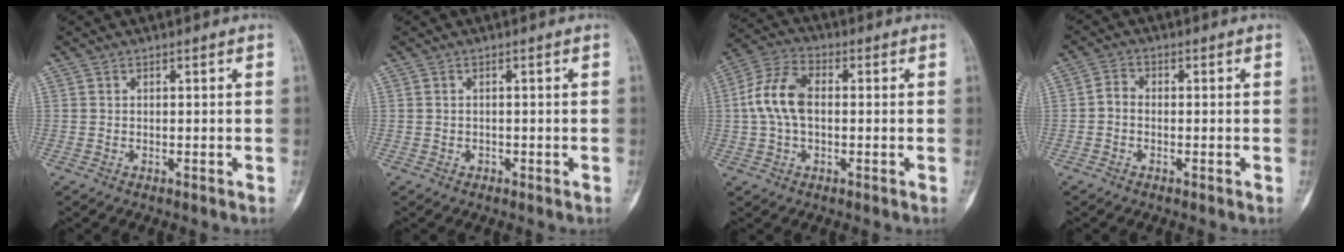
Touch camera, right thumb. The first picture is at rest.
{"total": 2.1, "force": [-1.0, 1.8, 0.5], "torque": [0.006, 0.013, -0.015]}
{"total": 9.7, "force": [0.3, 5.9, 7.7], "torque": [-0.159, 0.026, 0.000]}
{"total": 2.4, "force": [-0.6, 1.8, 1.5], "torque": [-0.021, 0.010, -0.020]}